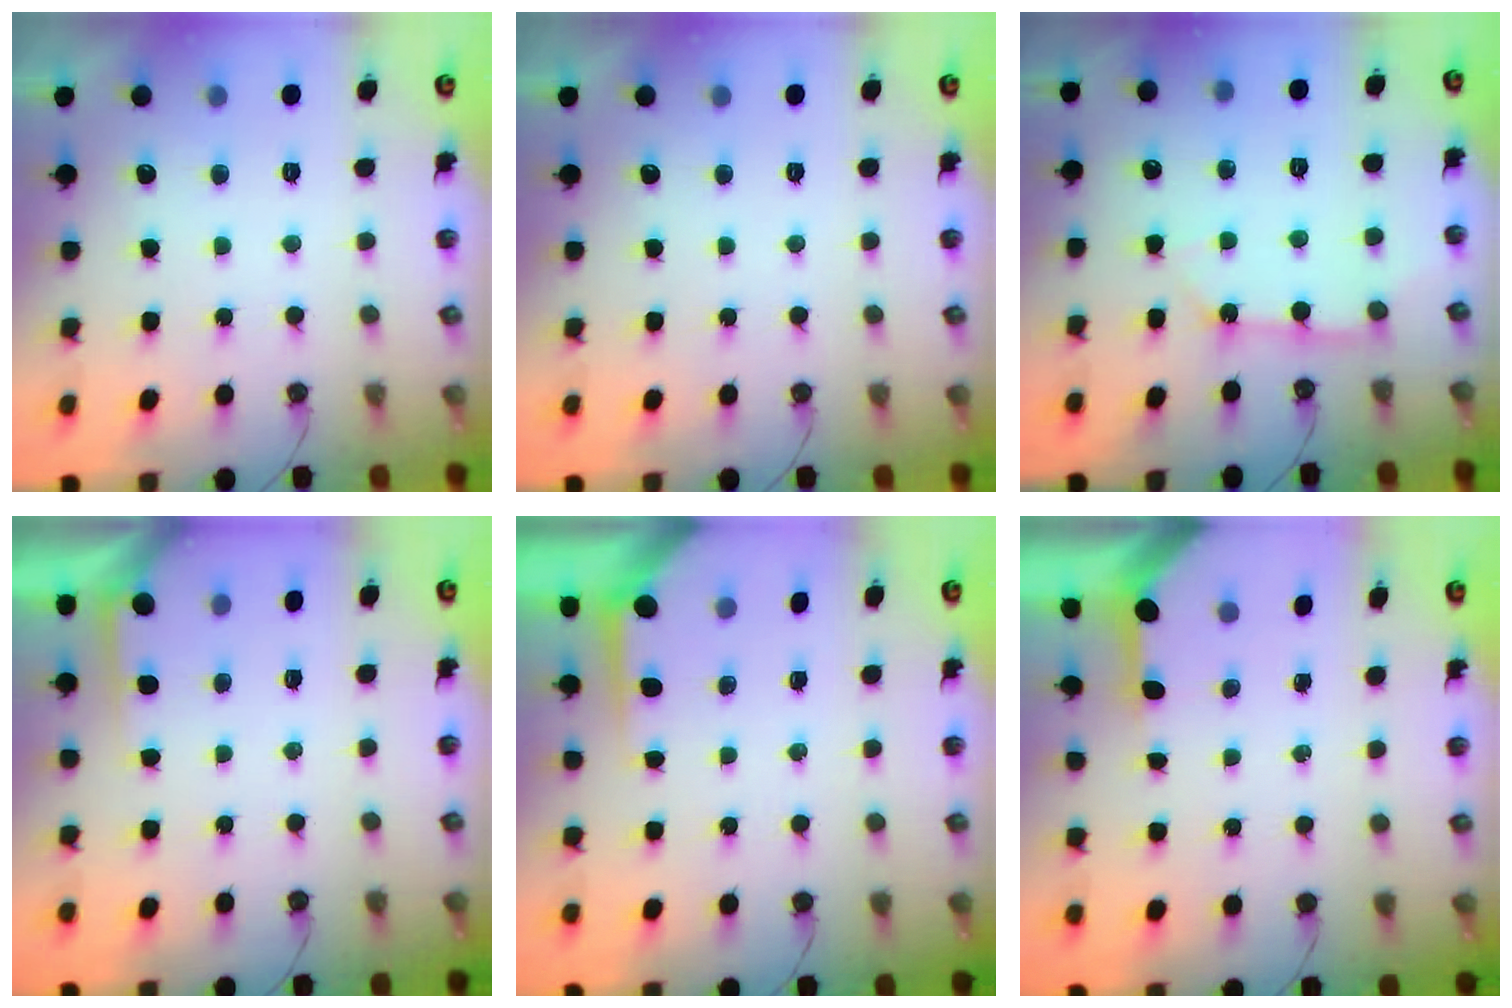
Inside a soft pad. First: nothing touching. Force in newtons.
{"total": 0.0}
{"total": 4.2, "press": 4.2, "slide": 0.5}
{"total": 2.7, "press": 2.7, "slide": 0.3}
{"total": 3.6, "press": 3.6, "slide": 0.4}
{"total": 3.2, "press": 3.2, "slide": 0.2}